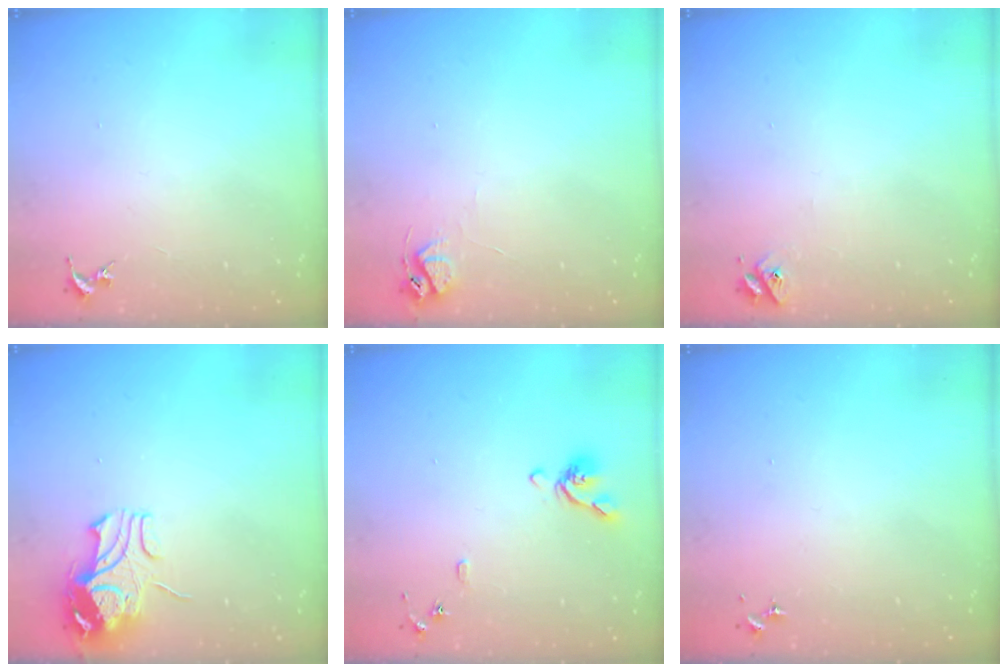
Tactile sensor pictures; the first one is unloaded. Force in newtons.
{"total": 6.6, "press": 6.6, "slide": 0.7}
{"total": 2.8, "press": 2.8, "slide": 0.3}
{"total": 9.4, "press": 9.3, "slide": 1.3}
{"total": 8.8, "press": 8.7, "slide": 1.4}
{"total": 0.0}